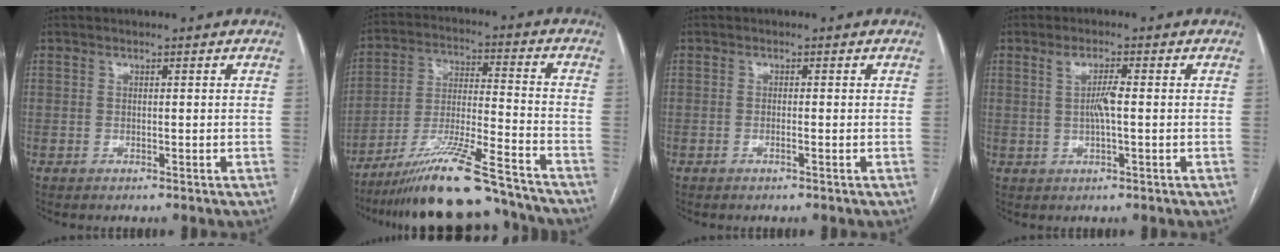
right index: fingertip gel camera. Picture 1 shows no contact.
{"total": 18.7, "force": [-16.1, 1.0, 9.6], "torque": [-0.176, -0.005, -0.273]}
{"total": 0.6, "force": [-0.3, -0.1, 0.5], "torque": [-0.010, 0.000, -0.005]}
{"total": 3.1, "force": [0.3, 0.2, 3.1], "torque": [-0.062, 0.002, 0.007]}